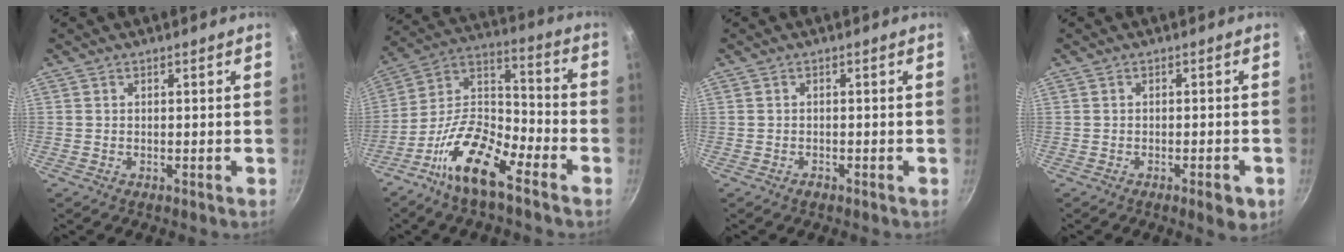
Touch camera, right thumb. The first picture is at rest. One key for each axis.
{"total": 16.2, "fx": -9.7, "fy": 5.7, "fz": 11.6, "tx": -0.208, "ty": 0.076, "tz": -0.202}
{"total": 1.1, "fx": -0.8, "fy": 0.6, "fz": 0.4, "tx": -0.009, "ty": 0.009, "tz": -0.014}
{"total": 4.0, "fx": -1.9, "fy": 1.5, "fz": 3.3, "tx": -0.038, "ty": 0.011, "tz": -0.021}